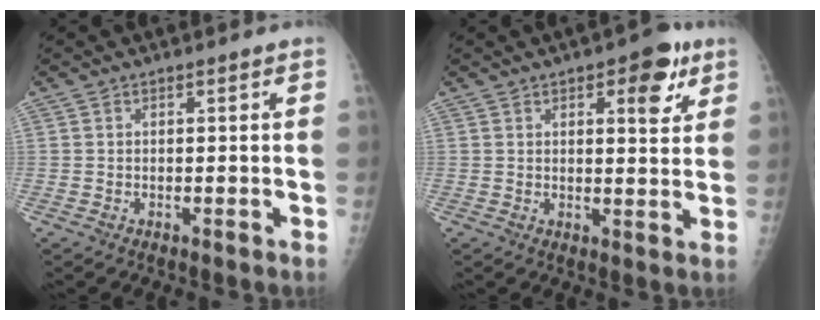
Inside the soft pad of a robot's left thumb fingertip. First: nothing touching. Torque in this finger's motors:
{"motor_torque": [-0.07, 0.13, -0.20, 0.05, 0.09]}